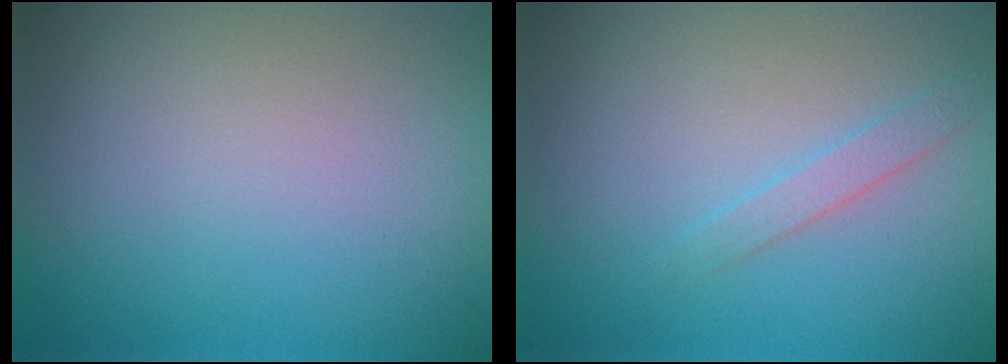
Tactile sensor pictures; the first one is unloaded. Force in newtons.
{"total": 1.2, "press": 1.2, "slide": 0.1}